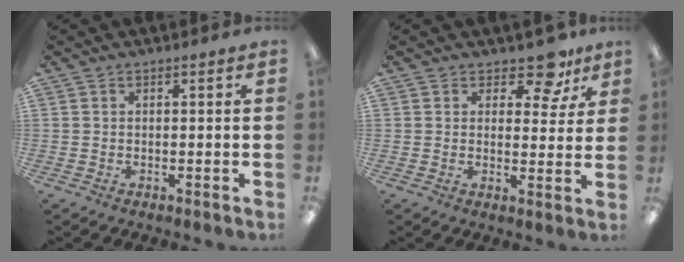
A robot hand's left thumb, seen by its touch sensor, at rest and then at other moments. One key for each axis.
{"total": 8.3, "fx": 5.9, "fy": 4.1, "fz": 4.1, "tx": -0.042, "ty": -0.037, "tz": 0.100}